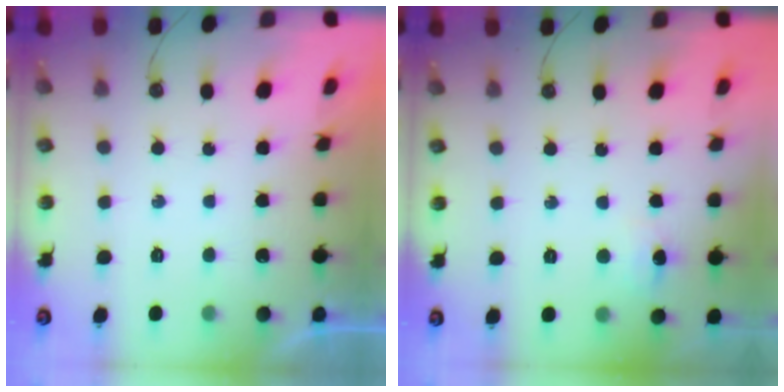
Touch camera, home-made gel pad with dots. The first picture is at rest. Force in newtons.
{"total": 5.8, "press": 2.7, "slide": 5.2}